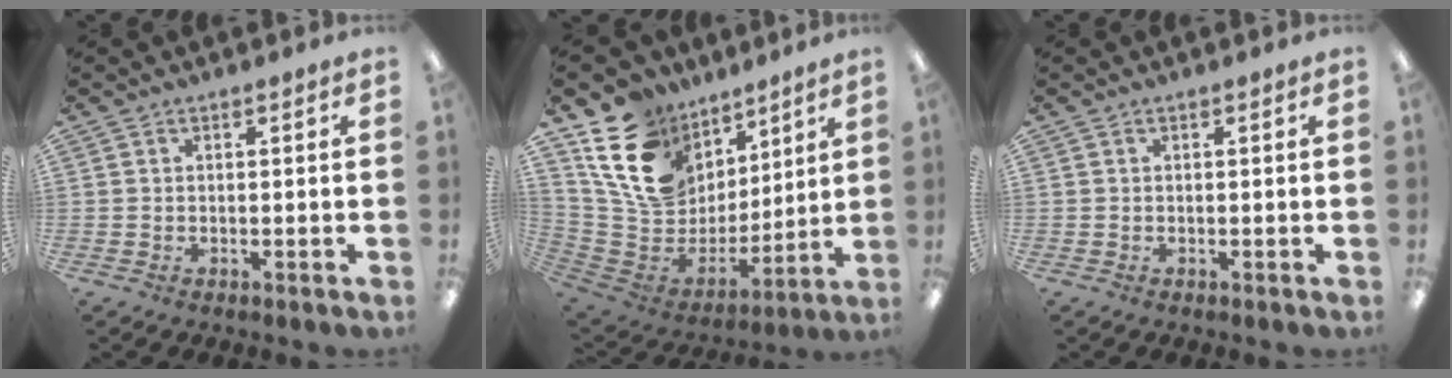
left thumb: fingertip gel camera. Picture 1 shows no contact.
{"total": 19.4, "force": [9.6, 14.5, 8.7], "torque": [-0.159, -0.041, 0.191]}
{"total": 0.0}